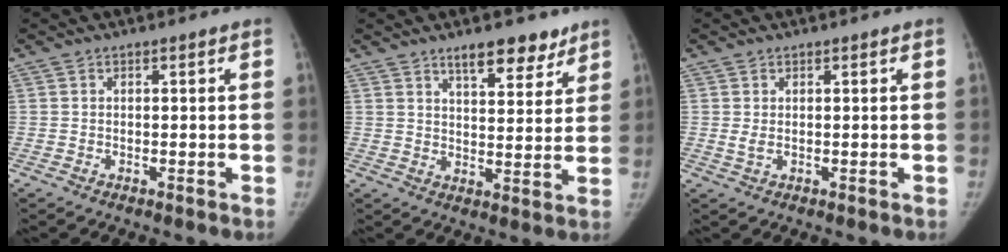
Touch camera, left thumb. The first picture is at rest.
{"total": 8.7, "force": [6.4, 3.4, 4.9], "torque": [-0.038, -0.040, 0.094]}
{"total": 1.2, "force": [0.2, 0.5, 1.1], "torque": [-0.023, 0.001, 0.010]}